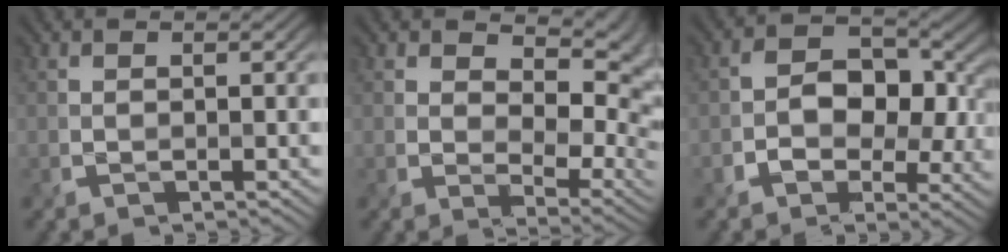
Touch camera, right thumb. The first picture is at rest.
{"total": 9.9, "force": [3.8, 5.9, 7.0], "torque": [-0.115, -0.019, 0.074]}
{"total": 9.0, "force": [-0.4, 6.6, 6.0], "torque": [-0.087, -0.005, -0.016]}